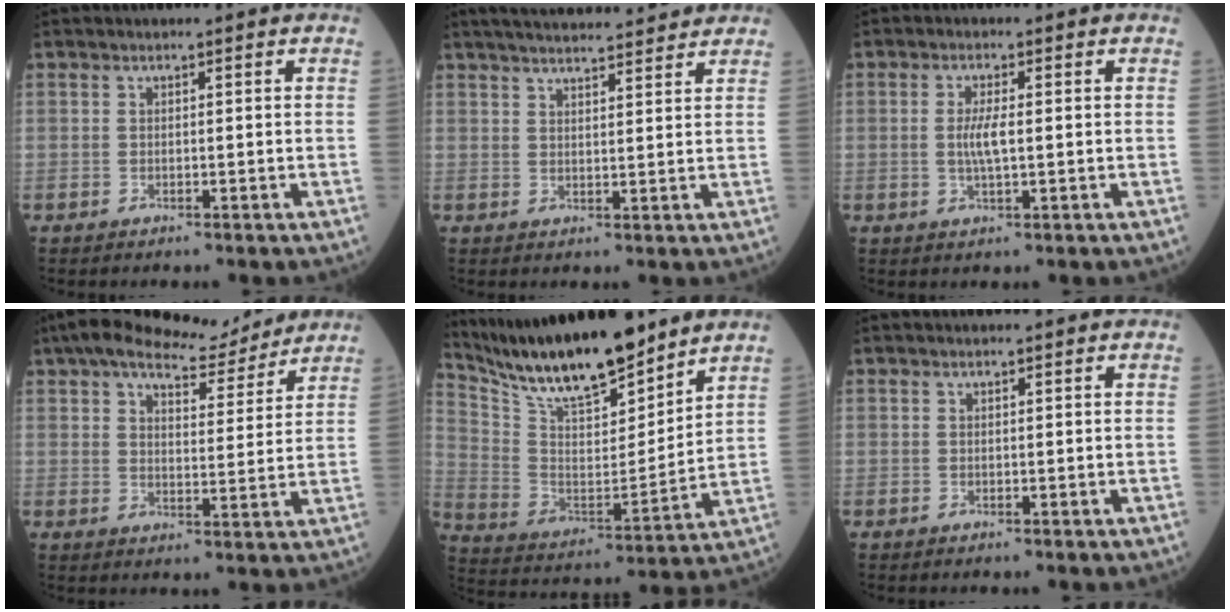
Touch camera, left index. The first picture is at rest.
{"total": 14.0, "force": [12.7, 1.8, 5.5], "torque": [-0.088, 0.029, 0.179]}
{"total": 3.4, "force": [0.0, 0.6, 3.3], "torque": [-0.070, -0.003, 0.000]}
{"total": 12.1, "force": [10.8, 2.8, 4.8], "torque": [-0.076, 0.014, 0.155]}
{"total": 18.7, "force": [16.0, 3.2, 9.0], "torque": [-0.172, 0.002, 0.296]}
{"total": 0.0}